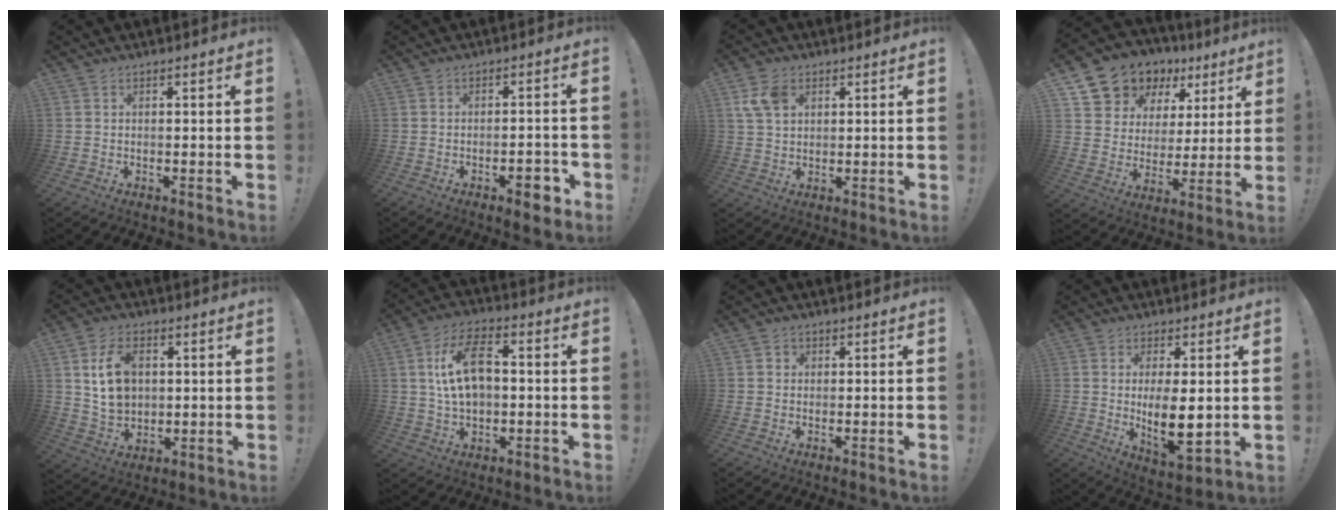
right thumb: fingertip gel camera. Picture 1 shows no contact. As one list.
[{"total": 5.3, "force": [-2.9, 2.1, 3.9], "torque": [-0.047, 0.014, -0.047]}, {"total": 7.2, "force": [2.7, 5.1, 4.3], "torque": [-0.083, 0.003, 0.056]}, {"total": 11.9, "force": [8.6, 7.9, 2.2], "torque": [-0.039, -0.072, 0.169]}, {"total": 12.4, "force": [3.2, 9.5, 7.4], "torque": [-0.111, 0.000, 0.063]}, {"total": 13.4, "force": [1.3, 8.3, 10.5], "torque": [-0.170, 0.014, 0.026]}, {"total": 0.6, "force": [0.1, 0.6, 0.0], "torque": [0.005, -0.001, 0.002]}, {"total": 11.8, "force": [0.1, 5.1, 10.6], "torque": [-0.170, -0.021, 0.004]}]